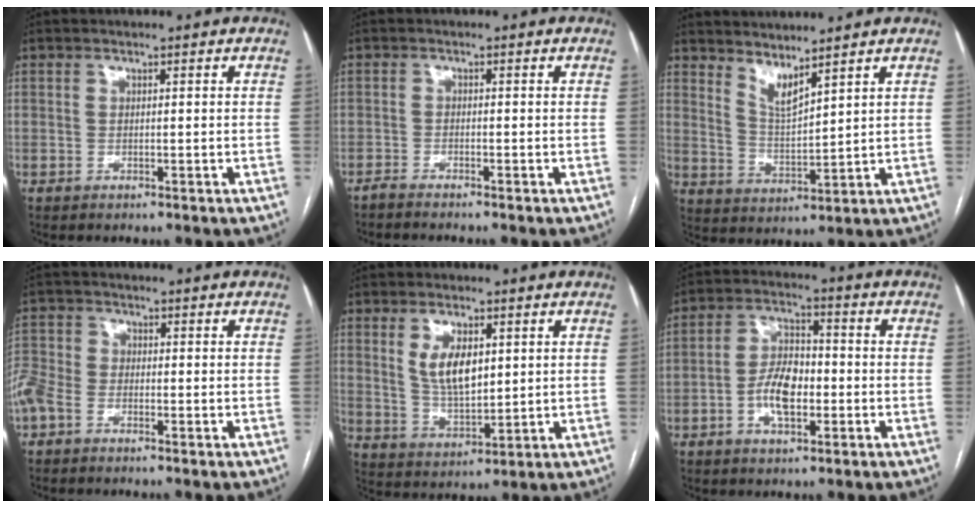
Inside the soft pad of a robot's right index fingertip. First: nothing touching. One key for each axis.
{"total": 1.9, "fx": -1.7, "fy": -0.3, "fz": 0.7, "tx": -0.012, "ty": -0.002, "tz": -0.028}
{"total": 5.0, "fx": 4.2, "fy": 0.2, "fz": 2.6, "tx": -0.055, "ty": -0.016, "tz": 0.092}
{"total": 6.3, "fx": -3.1, "fy": 4.4, "fz": 3.3, "tx": -0.099, "ty": 0.009, "tz": -0.066}
{"total": 7.3, "fx": 2.4, "fy": 3.2, "fz": 6.1, "tx": -0.118, "ty": 0.000, "tz": 0.053}
{"total": 7.5, "fx": -1.9, "fy": 3.6, "fz": 6.3, "tx": -0.129, "ty": 0.014, "tz": -0.031}